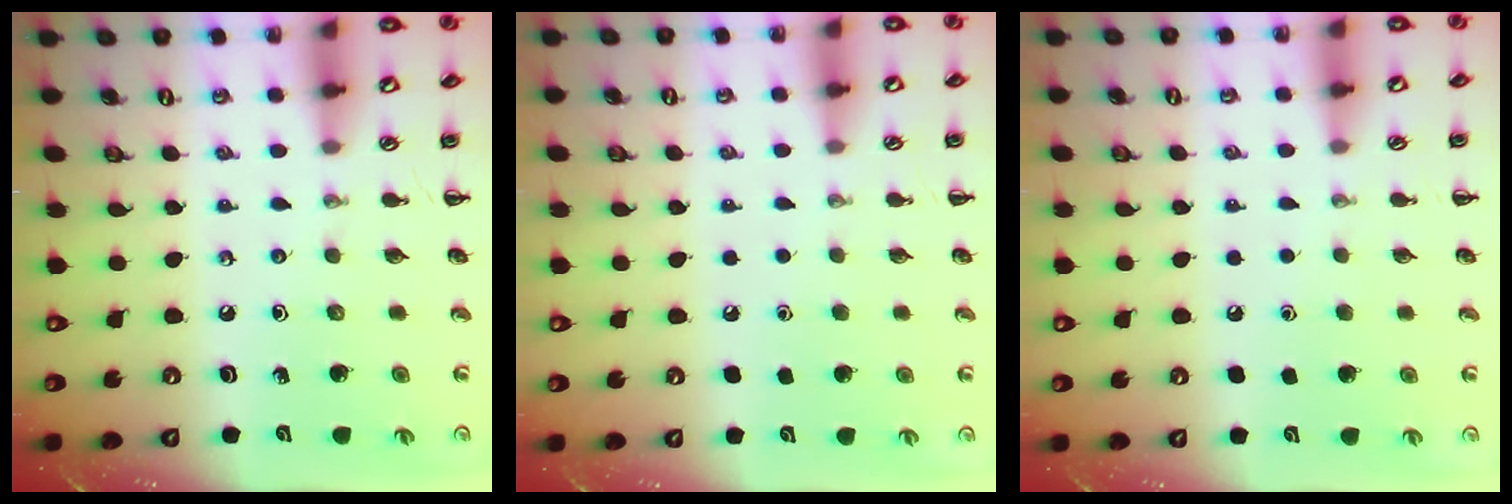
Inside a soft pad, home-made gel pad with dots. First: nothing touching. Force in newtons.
{"total": 1.6, "press": 1.6, "slide": 0.1}
{"total": 1.8, "press": 1.7, "slide": 0.1}